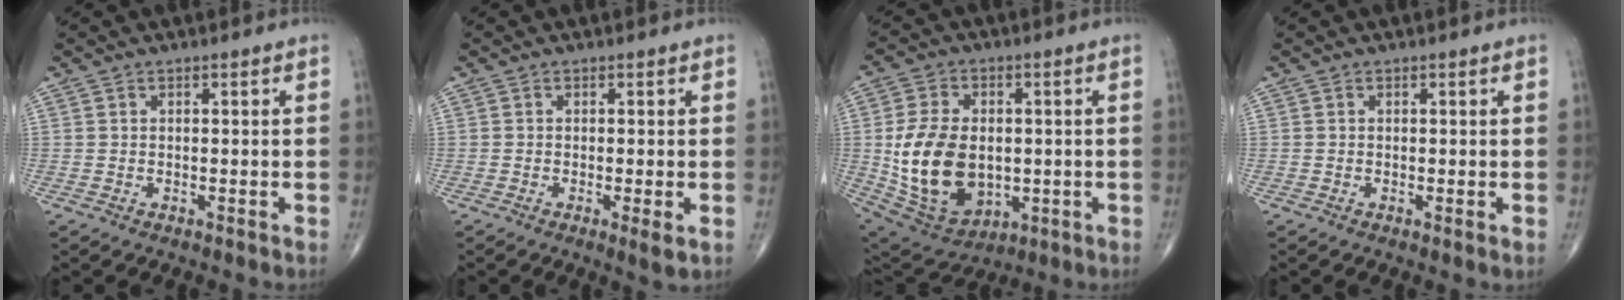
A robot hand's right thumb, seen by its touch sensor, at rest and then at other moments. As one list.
[{"total": 2.5, "force": [-0.7, 0.3, 2.4], "torque": [-0.045, -0.010, -0.014]}, {"total": 17.9, "force": [-0.9, 12.0, 13.3], "torque": [-0.226, -0.004, 0.010]}, {"total": 0.7, "force": [-0.1, 0.0, 0.7], "torque": [-0.016, -0.003, -0.003]}]